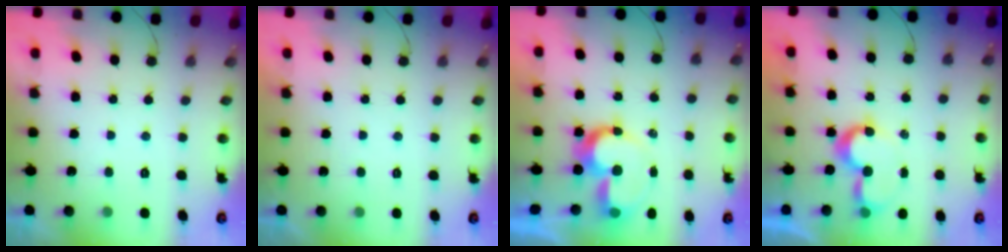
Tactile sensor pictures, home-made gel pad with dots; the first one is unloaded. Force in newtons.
{"total": 1.8, "press": 1.7, "slide": 0.1}
{"total": 10.6, "press": 10.5, "slide": 1.0}
{"total": 8.2, "press": 8.2, "slide": 0.1}